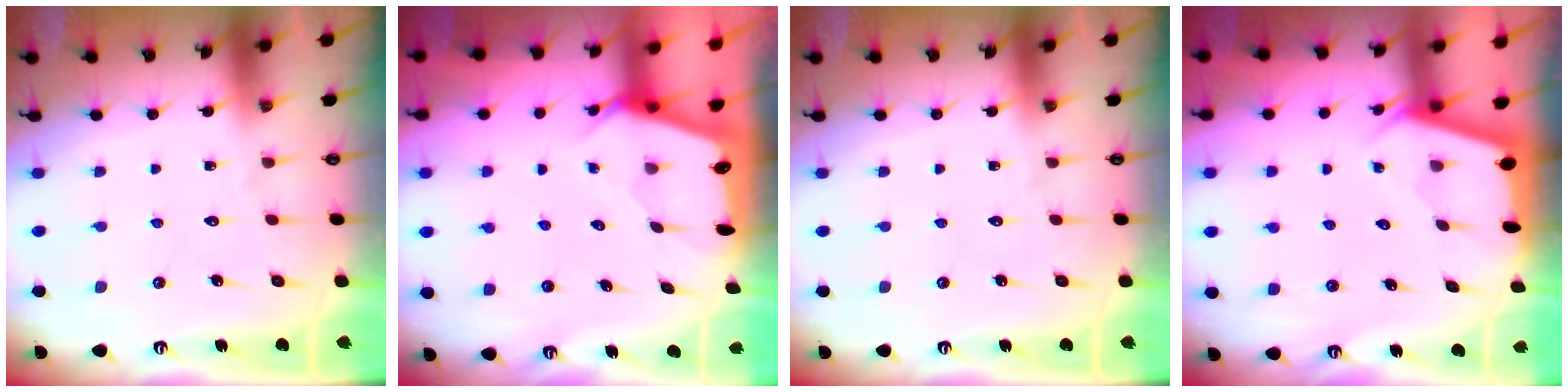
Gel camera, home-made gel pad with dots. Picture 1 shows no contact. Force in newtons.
{"total": 2.5, "press": 2.5, "slide": 0.3}
{"total": 0.0}
{"total": 2.1, "press": 2.1, "slide": 0.4}